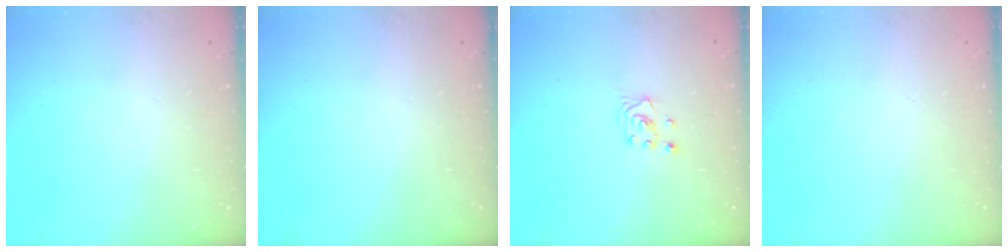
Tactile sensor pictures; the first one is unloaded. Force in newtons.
{"total": 0.0}
{"total": 2.0, "press": 2.0, "slide": 0.1}
{"total": 0.0}